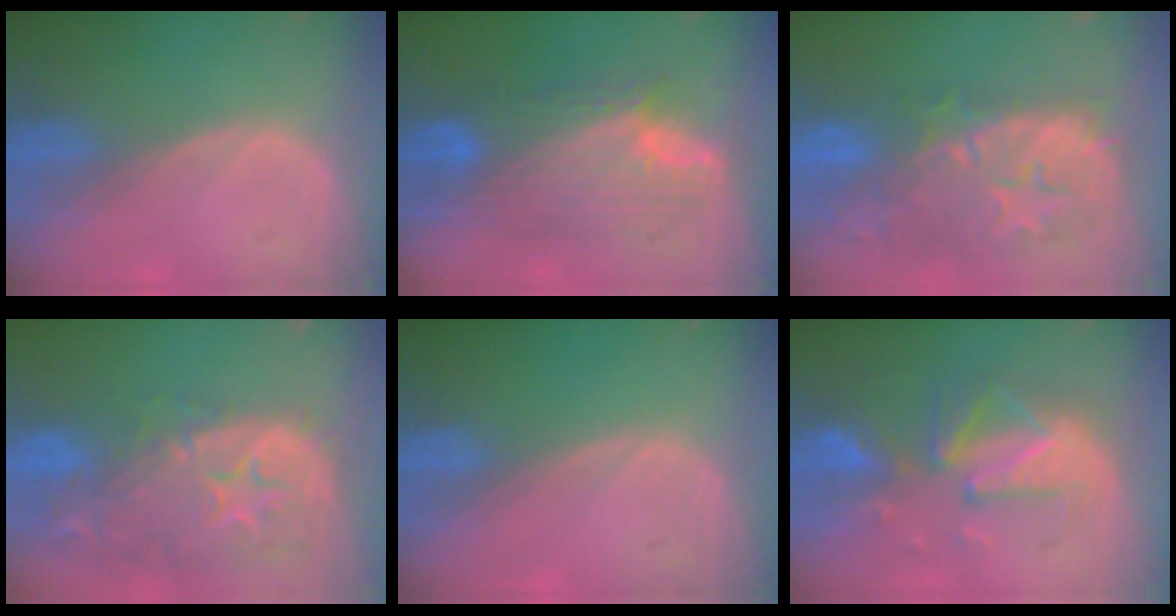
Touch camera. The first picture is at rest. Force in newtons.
{"total": 9.1, "press": 9.0, "slide": 0.5}
{"total": 11.4, "press": 10.5, "slide": 4.5}
{"total": 14.4, "press": 11.6, "slide": 8.6}
{"total": 0.0}
{"total": 10.0, "press": 8.9, "slide": 4.5}